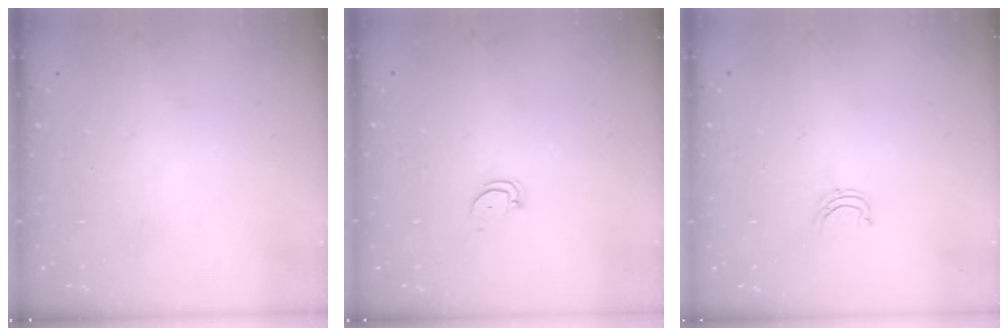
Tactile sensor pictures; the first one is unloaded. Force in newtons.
{"total": 2.3, "press": 2.3, "slide": 0.2}
{"total": 3.8, "press": 3.8, "slide": 0.2}